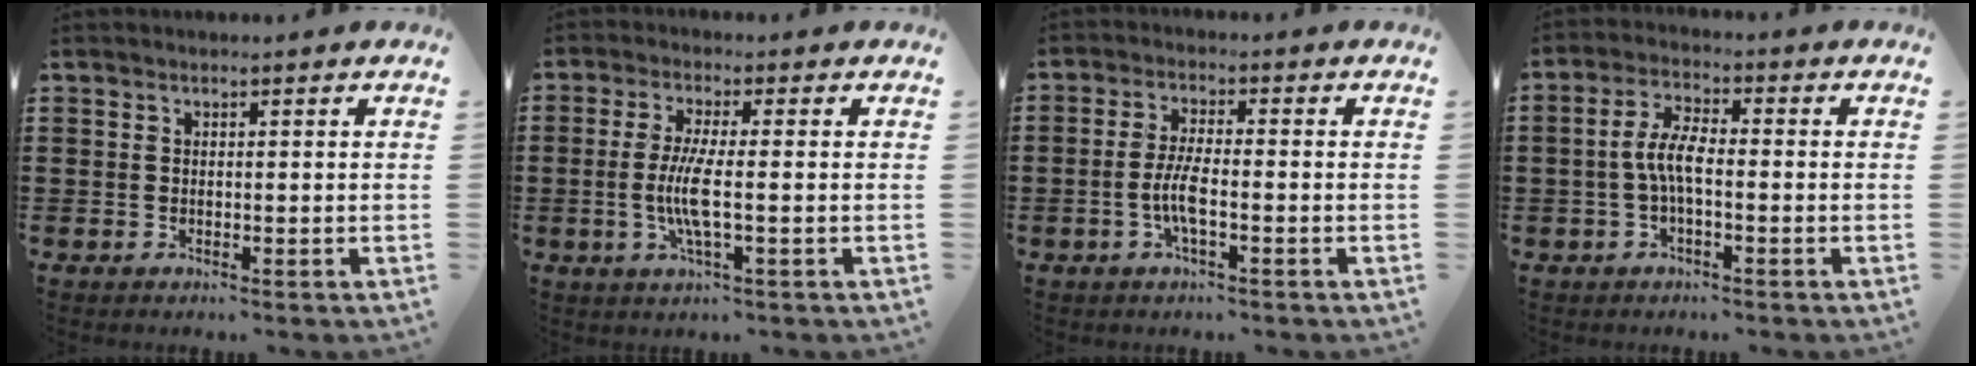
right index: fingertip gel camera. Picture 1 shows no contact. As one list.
[{"total": 6.1, "force": [-0.8, 0.7, 6.0], "torque": [-0.135, -0.015, -0.024]}, {"total": 4.8, "force": [-1.4, 1.0, 4.5], "torque": [-0.107, -0.008, -0.034]}, {"total": 5.5, "force": [-1.0, 1.8, 5.1], "torque": [-0.118, -0.002, -0.026]}]